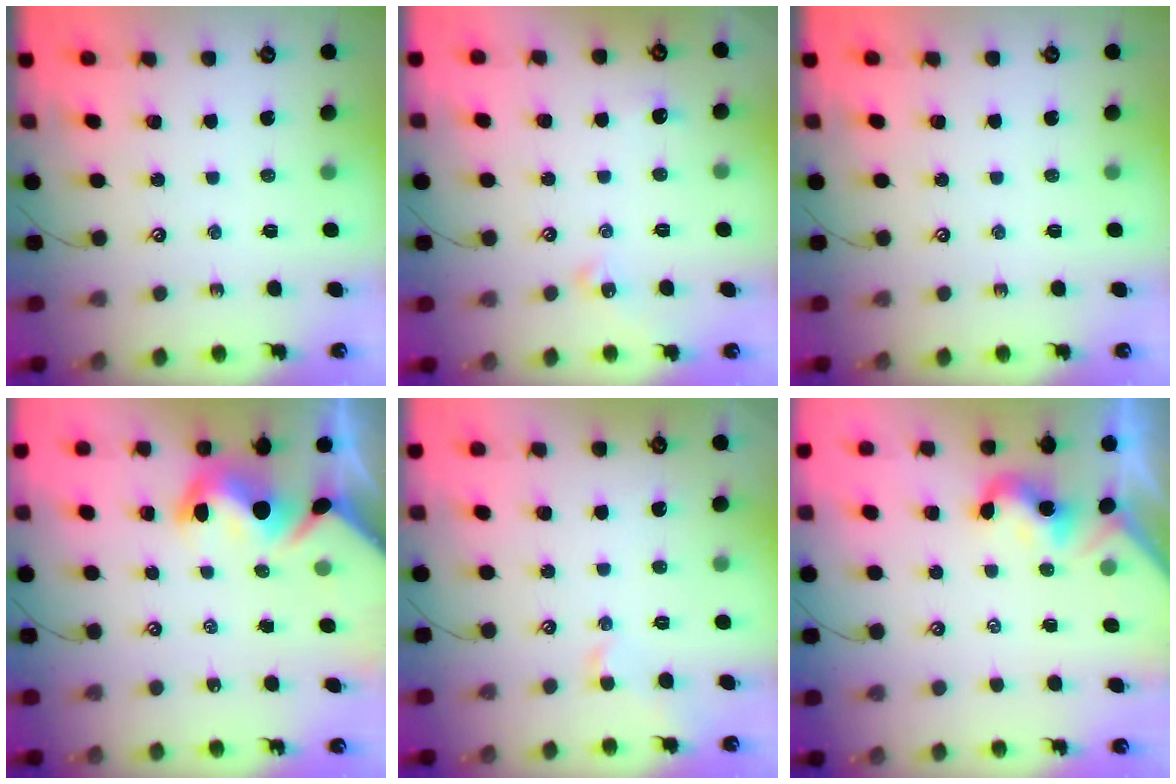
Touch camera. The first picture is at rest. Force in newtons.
{"total": 0.8, "press": 0.6, "slide": 0.4}
{"total": 0.0}
{"total": 7.2, "press": 7.2, "slide": 0.8}
{"total": 0.7, "press": 0.4, "slide": 0.6}
{"total": 0.6, "press": 0.4, "slide": 0.4}